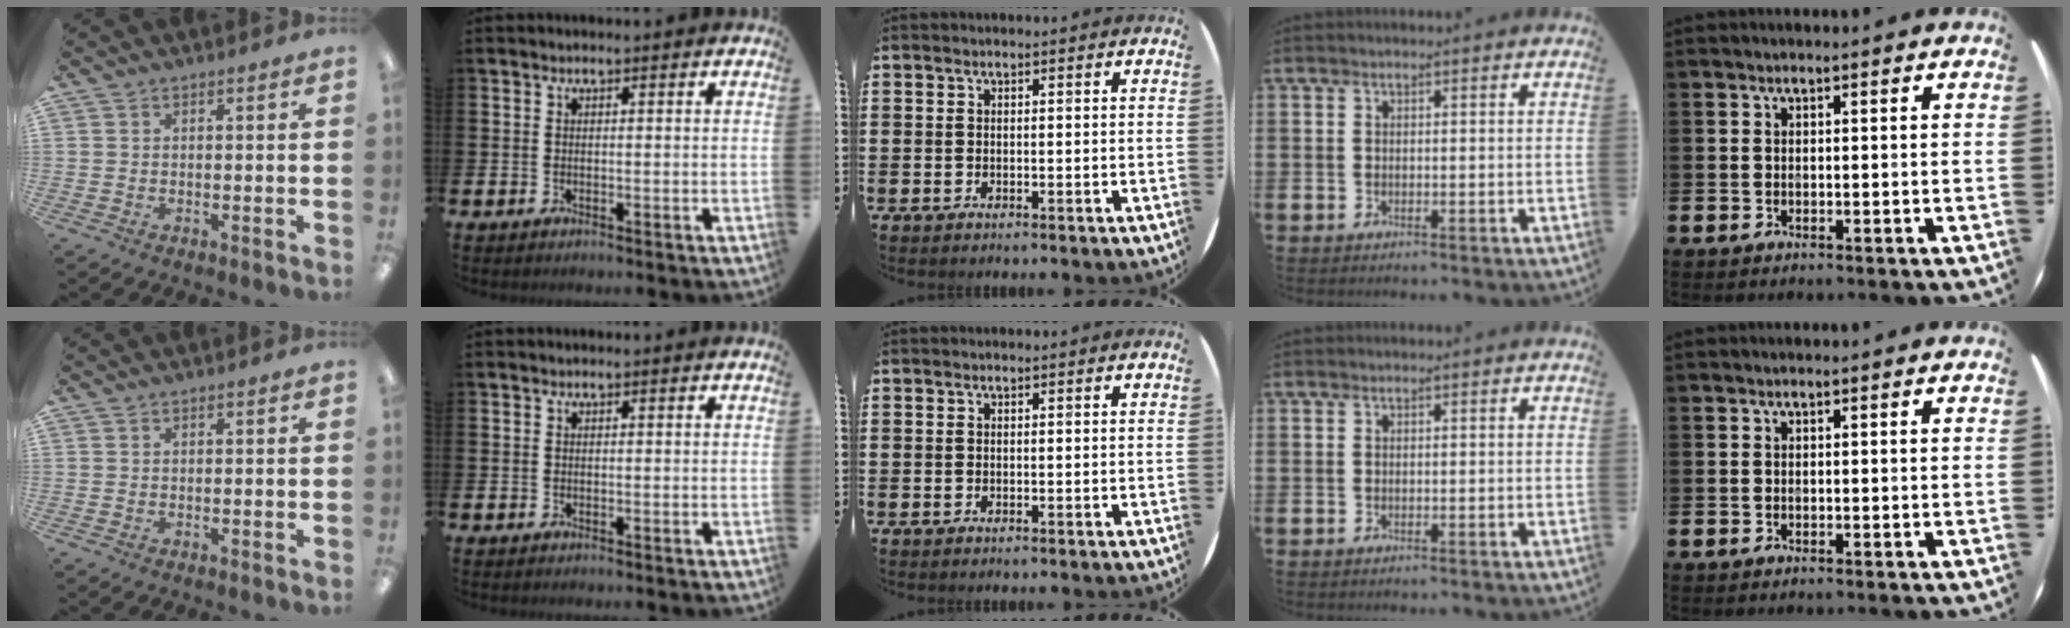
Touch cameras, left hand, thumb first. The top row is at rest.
{}